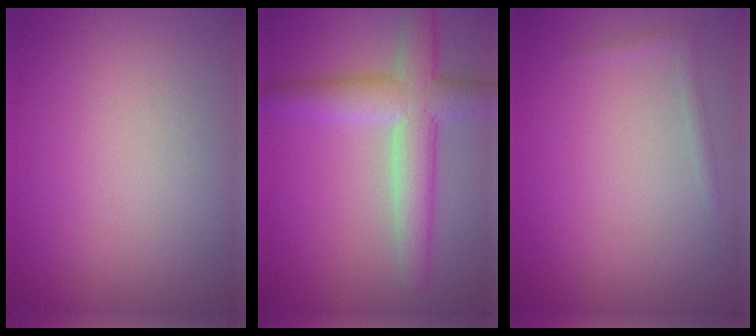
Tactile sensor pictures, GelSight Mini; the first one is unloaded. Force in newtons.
{"total": 5.6, "press": 5.6, "slide": 0.2}
{"total": 0.8, "press": 0.8, "slide": 0.1}